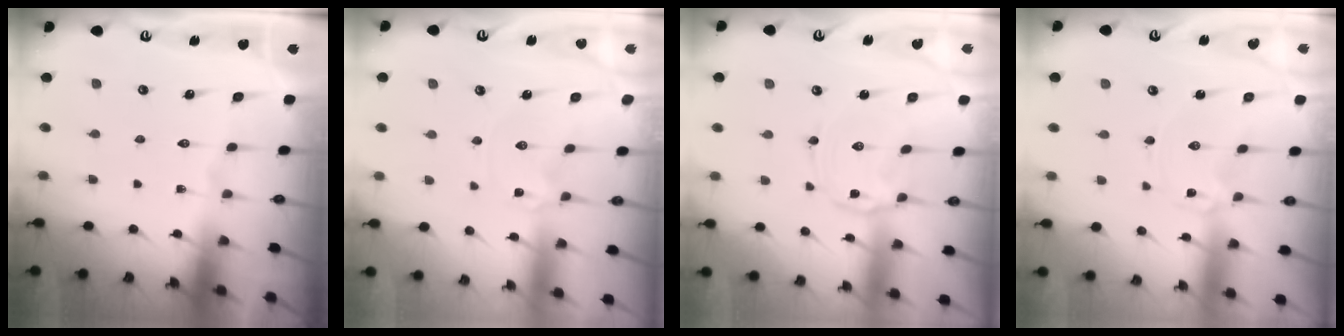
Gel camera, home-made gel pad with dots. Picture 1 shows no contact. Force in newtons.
{"total": 2.8, "press": 2.8, "slide": 0.4}
{"total": 2.8, "press": 2.8, "slide": 0.4}
{"total": 0.0}